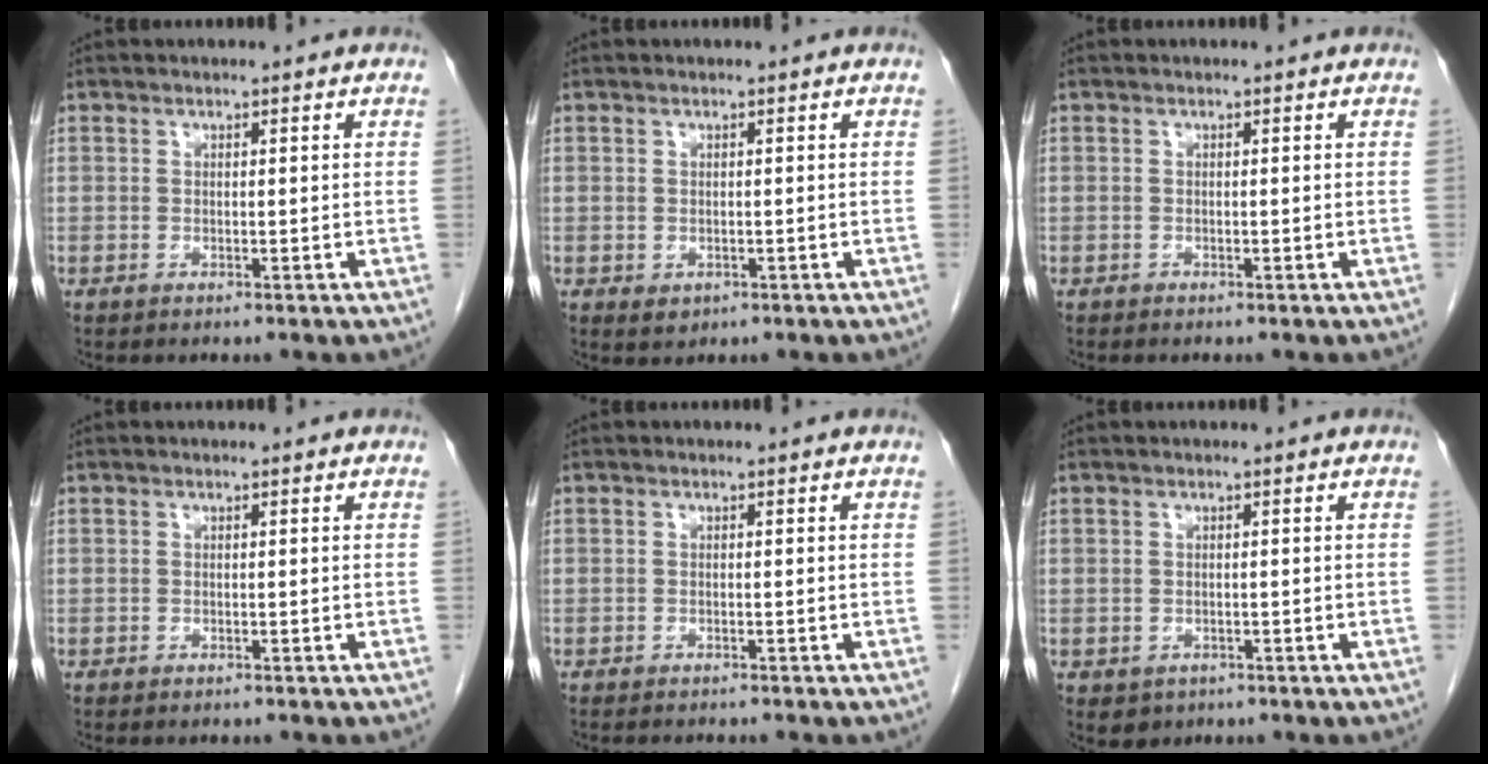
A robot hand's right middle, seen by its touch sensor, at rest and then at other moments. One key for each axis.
{"total": 1.3, "fx": -0.4, "fy": 1.1, "fz": 0.6, "tx": -0.010, "ty": 0.001, "tz": 0.004}
{"total": 0.0}
{"total": 1.6, "fx": -1.4, "fy": 0.5, "fz": 0.5, "tx": -0.011, "ty": -0.002, "tz": -0.016}
{"total": 3.5, "fx": -3.1, "fy": 0.7, "fz": 1.4, "tx": -0.017, "ty": -0.005, "tz": -0.038}
{"total": 2.0, "fx": -1.0, "fy": 1.7, "fz": 0.5, "tx": -0.006, "ty": 0.003, "tz": -0.006}